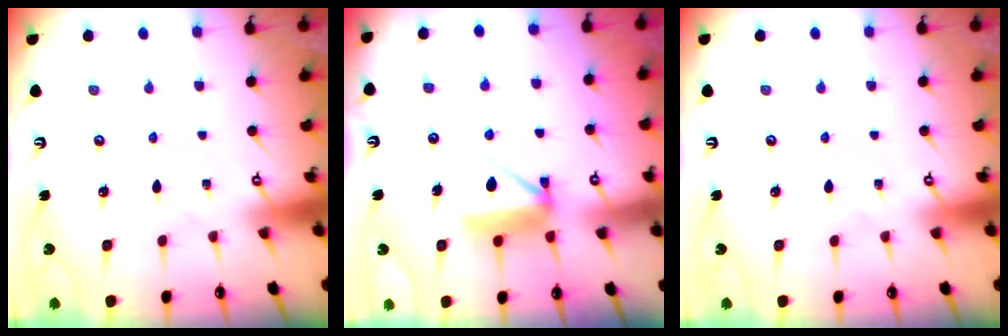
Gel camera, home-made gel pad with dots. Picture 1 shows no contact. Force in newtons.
{"total": 8.1, "press": 8.1, "slide": 0.1}
{"total": 0.0}